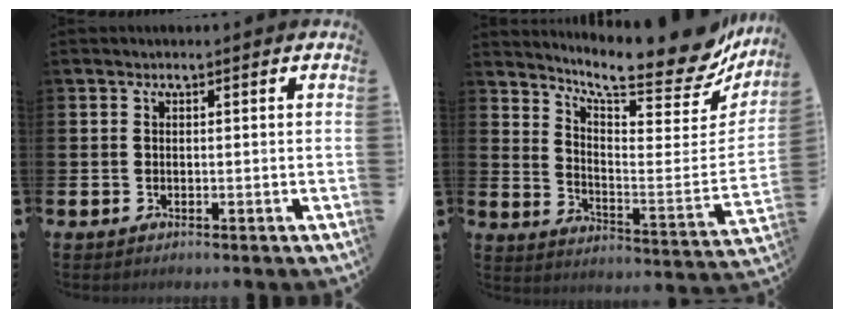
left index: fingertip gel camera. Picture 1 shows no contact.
{"total": 11.0, "force": [9.7, 1.9, 4.8], "torque": [-0.087, -0.086, 0.160]}